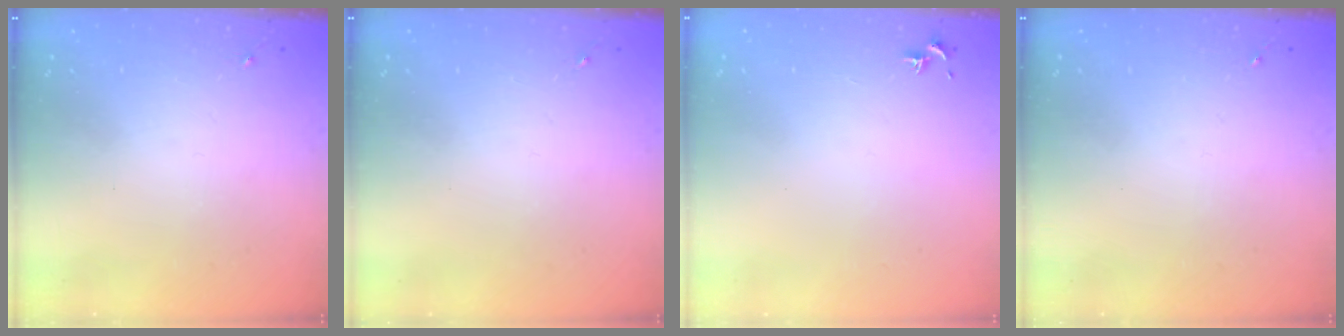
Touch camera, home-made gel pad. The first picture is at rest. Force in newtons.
{"total": 0.0}
{"total": 0.7, "press": 0.6, "slide": 0.5}
{"total": 0.0}